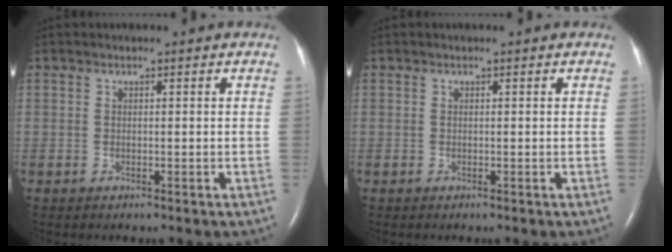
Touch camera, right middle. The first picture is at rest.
{"total": 0.0}